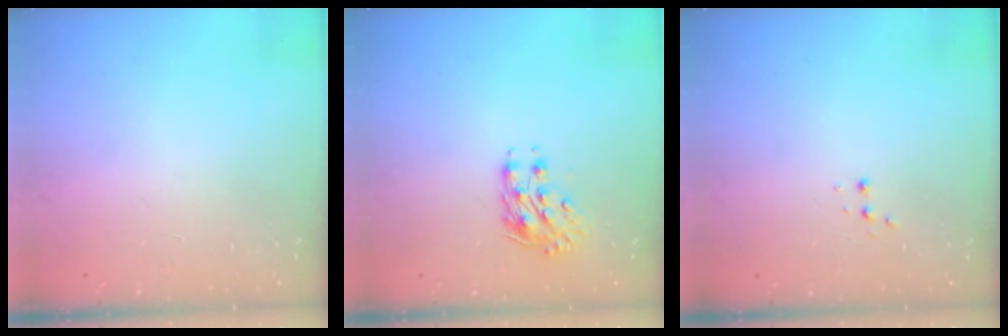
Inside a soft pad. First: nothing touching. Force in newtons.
{"total": 9.4, "press": 9.4, "slide": 0.9}
{"total": 2.9, "press": 2.7, "slide": 1.0}